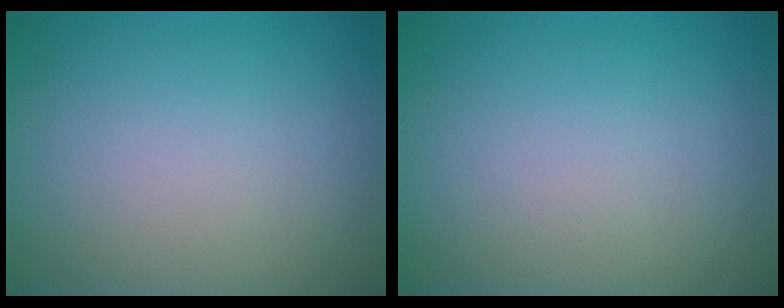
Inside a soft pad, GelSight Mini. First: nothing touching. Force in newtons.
{"total": 0.0}